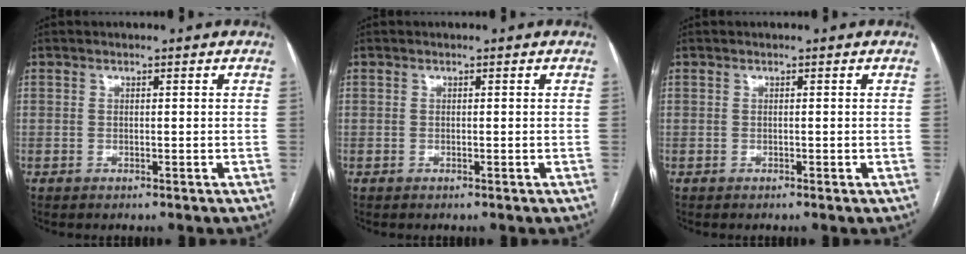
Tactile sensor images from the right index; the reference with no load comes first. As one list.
[{"total": 0.0}, {"total": 0.0}]